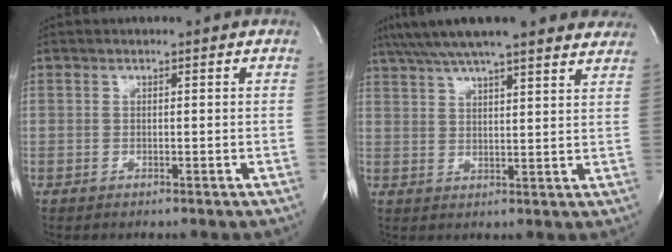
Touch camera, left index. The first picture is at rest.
{"total": 21.2, "force": [17.7, 3.5, 11.2], "torque": [-0.187, 0.049, 0.237]}